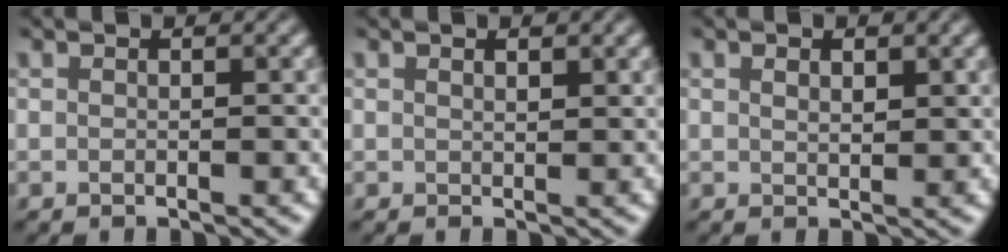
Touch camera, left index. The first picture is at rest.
{"total": 0.9, "force": [0.9, 0.1, 0.2], "torque": [0.008, 0.002, 0.016]}
{"total": 0.6, "force": [0.6, -0.2, 0.2], "torque": [0.001, -0.005, 0.031]}